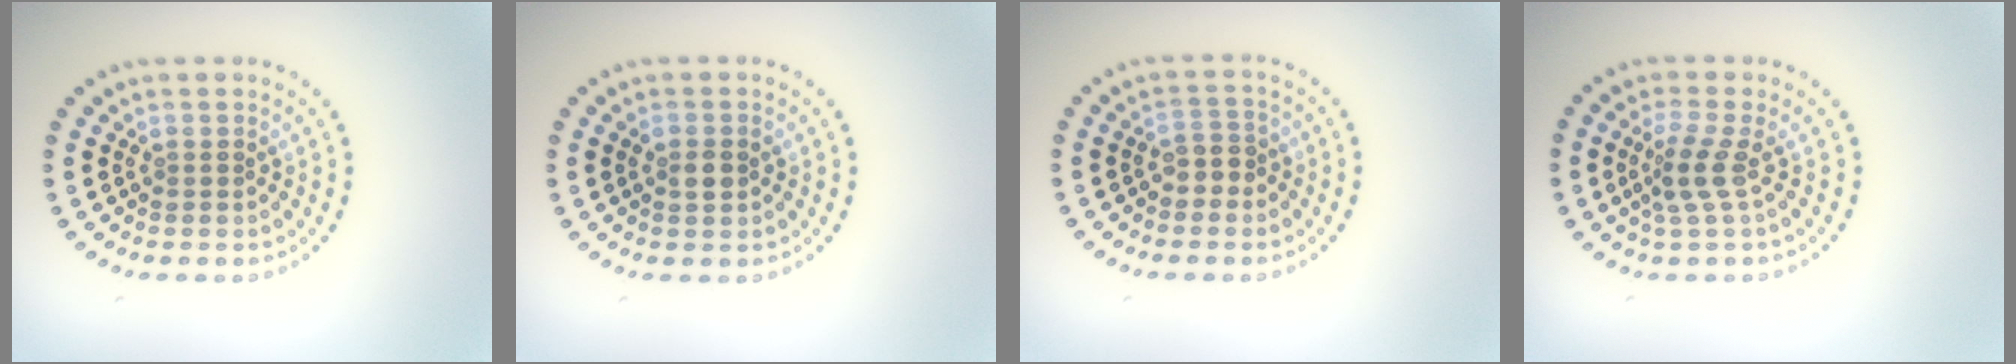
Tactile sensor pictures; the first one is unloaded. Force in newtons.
{"total": 1.3, "press": 1.3, "slide": 0.2}
{"total": 2.0, "press": 1.7, "slide": 0.9}
{"total": 2.3, "press": 1.8, "slide": 1.5}